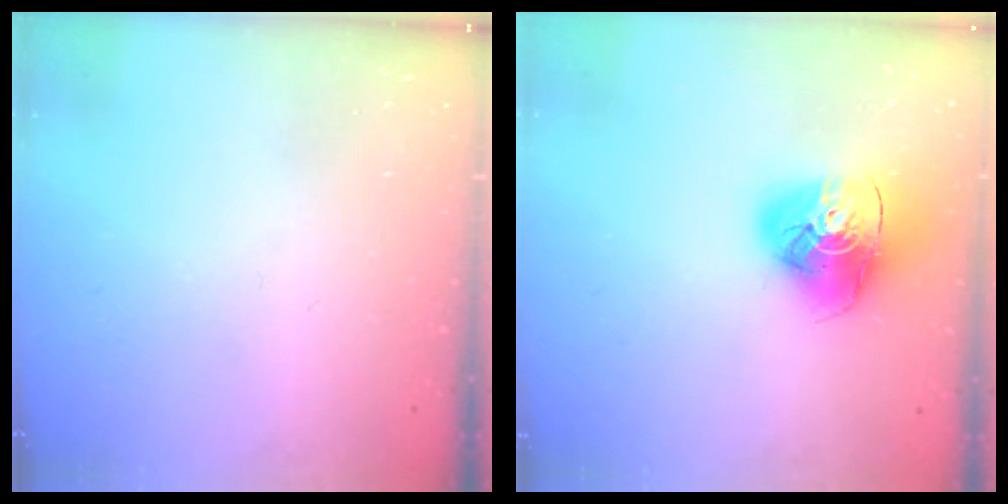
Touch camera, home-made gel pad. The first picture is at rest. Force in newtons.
{"total": 13.8, "press": 13.7, "slide": 1.4}